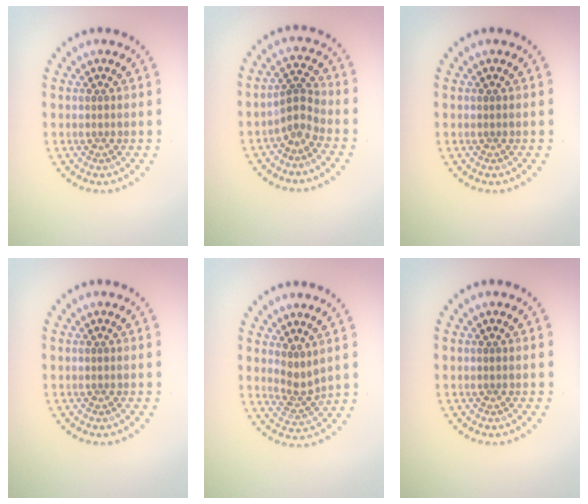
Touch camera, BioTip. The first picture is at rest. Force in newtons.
{"total": 2.2, "press": 1.5, "slide": 1.6}
{"total": 0.0}
{"total": 0.0}
{"total": 2.3, "press": 1.6, "slide": 1.6}
{"total": 0.0}